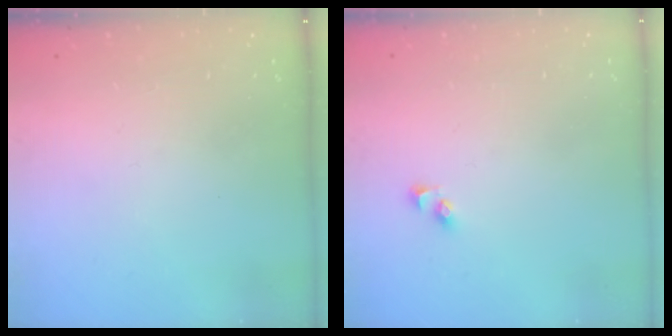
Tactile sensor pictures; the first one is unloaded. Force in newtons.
{"total": 2.3, "press": 2.3, "slide": 0.2}